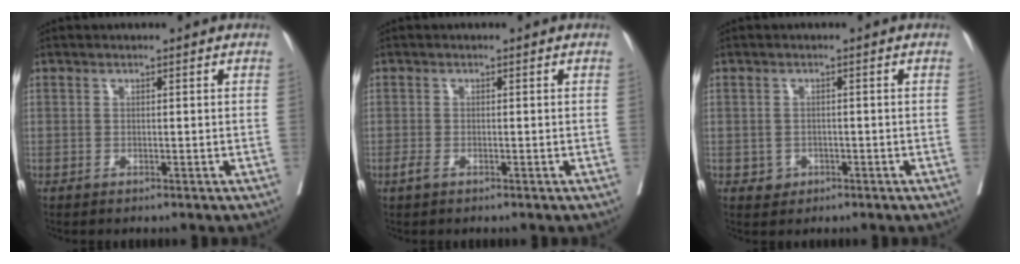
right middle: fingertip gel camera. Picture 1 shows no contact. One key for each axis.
{"total": 1.1, "fx": -0.6, "fy": 0.5, "fz": 0.8, "tx": -0.021, "ty": -0.002, "tz": -0.011}
{"total": 1.9, "fx": -0.7, "fy": 1.7, "fz": 0.4, "tx": -0.003, "ty": 0.006, "tz": -0.006}